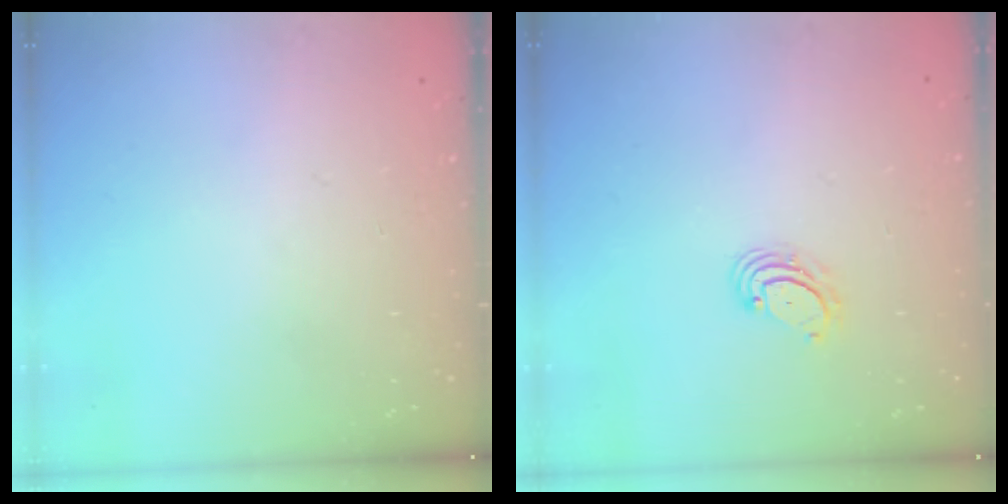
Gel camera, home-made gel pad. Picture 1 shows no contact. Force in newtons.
{"total": 3.8, "press": 3.8, "slide": 0.5}